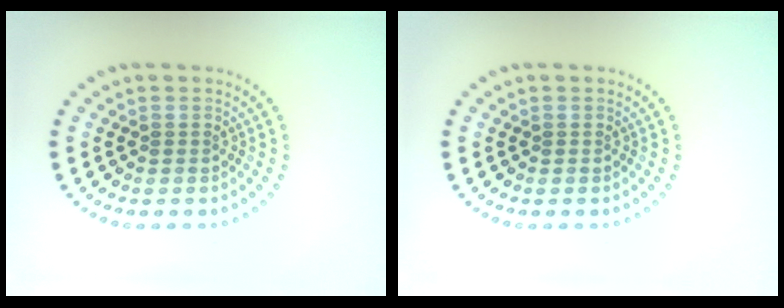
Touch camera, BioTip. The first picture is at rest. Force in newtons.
{"total": 0.0}